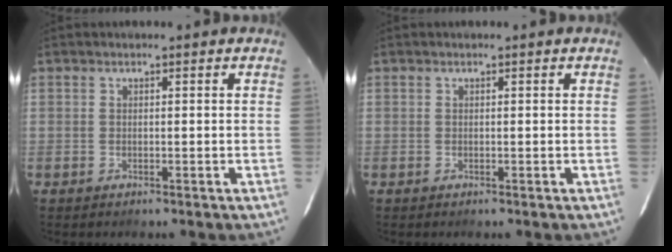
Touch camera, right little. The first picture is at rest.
{"total": 0.0}